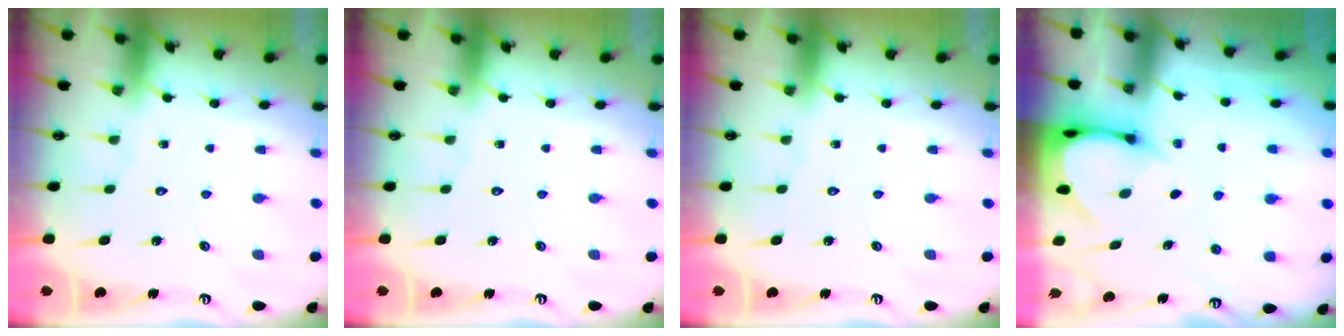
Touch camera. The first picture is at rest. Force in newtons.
{"total": 0.0}
{"total": 0.0}
{"total": 3.5, "press": 3.5, "slide": 0.2}